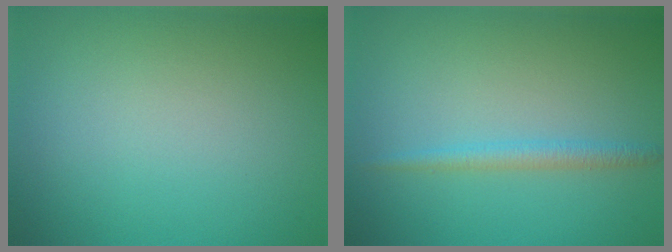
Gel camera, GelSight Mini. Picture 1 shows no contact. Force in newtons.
{"total": 1.7, "press": 1.7, "slide": 0.1}